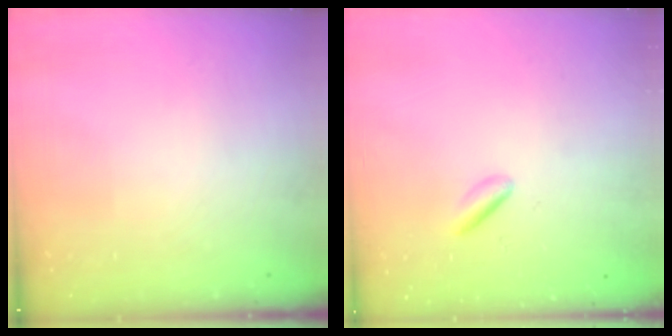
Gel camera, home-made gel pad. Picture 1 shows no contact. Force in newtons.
{"total": 1.4, "press": 1.2, "slide": 0.7}